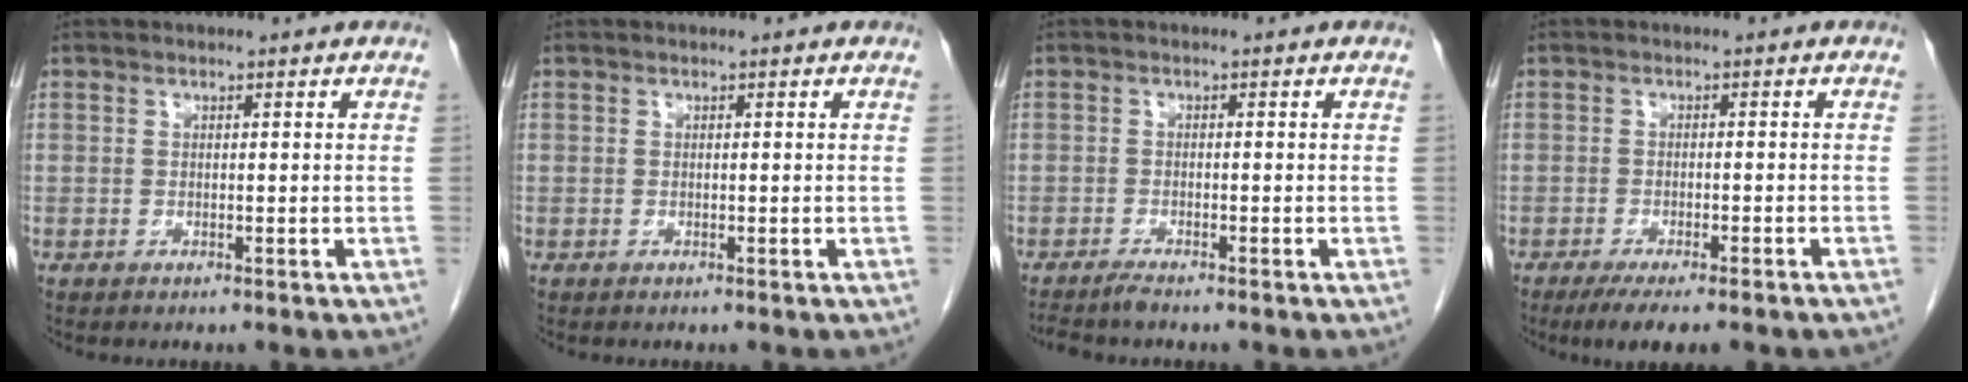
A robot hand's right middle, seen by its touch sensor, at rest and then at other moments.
{"total": 0.0}
{"total": 2.2, "force": [-2.0, -0.3, 0.8], "torque": [-0.019, -0.007, -0.037]}
{"total": 8.0, "force": [-6.2, 1.2, 5.0], "torque": [-0.062, -0.014, -0.086]}